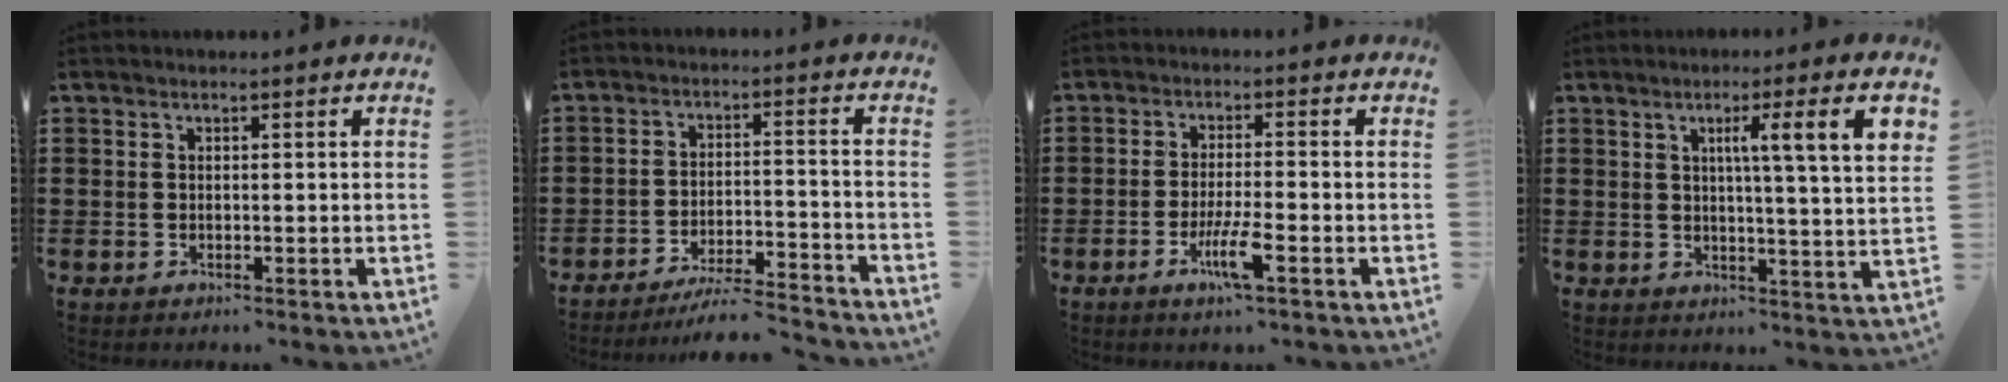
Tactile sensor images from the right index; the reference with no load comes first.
{"total": 6.0, "force": [-5.7, 0.2, 2.1], "torque": [-0.040, -0.005, -0.109]}
{"total": 5.5, "force": [-2.6, 0.4, 4.8], "torque": [-0.090, -0.014, -0.047]}
{"total": 7.7, "force": [3.0, 0.0, 7.1], "torque": [-0.118, -0.010, 0.041]}